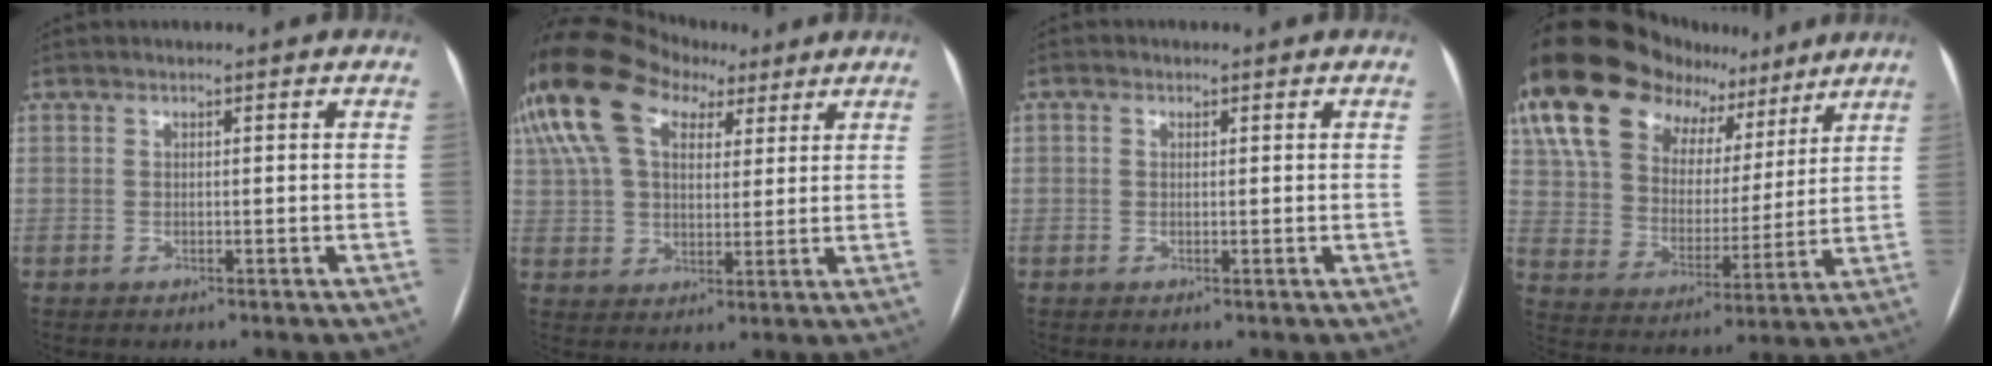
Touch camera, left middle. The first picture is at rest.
{"total": 18.2, "force": [10.4, 10.3, 10.9], "torque": [-0.250, 0.062, 0.187]}
{"total": 0.5, "force": [-0.2, -0.1, -0.5], "torque": [0.003, 0.000, -0.003]}
{"total": 19.9, "force": [13.5, 11.4, 9.2], "torque": [-0.164, 0.061, 0.228]}